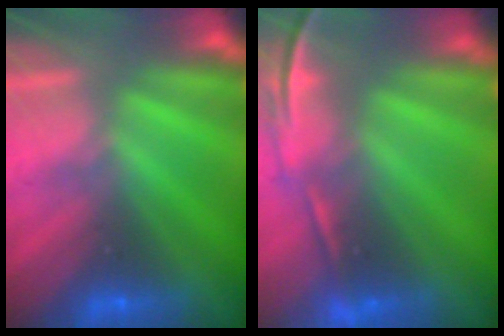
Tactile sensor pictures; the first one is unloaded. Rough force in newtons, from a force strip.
{"total": 10.4}